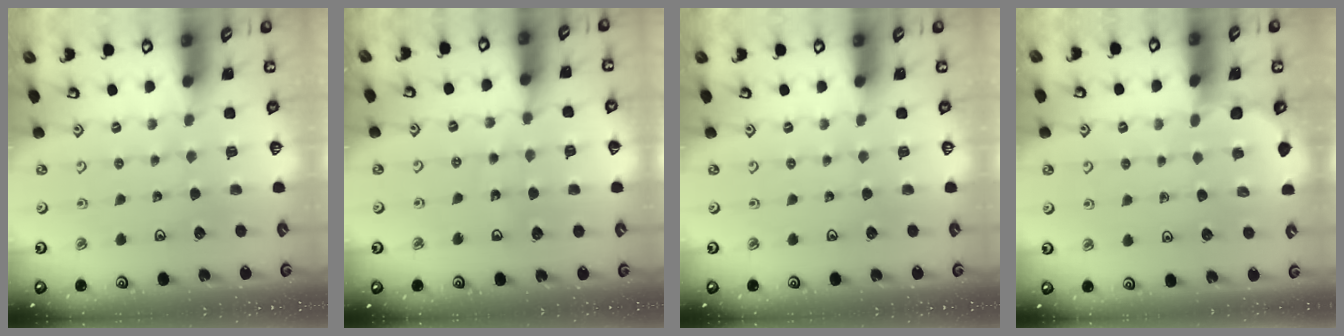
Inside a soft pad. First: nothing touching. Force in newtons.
{"total": 6.4, "press": 5.8, "slide": 2.7}
{"total": 0.0}
{"total": 2.9, "press": 2.9, "slide": 0.3}